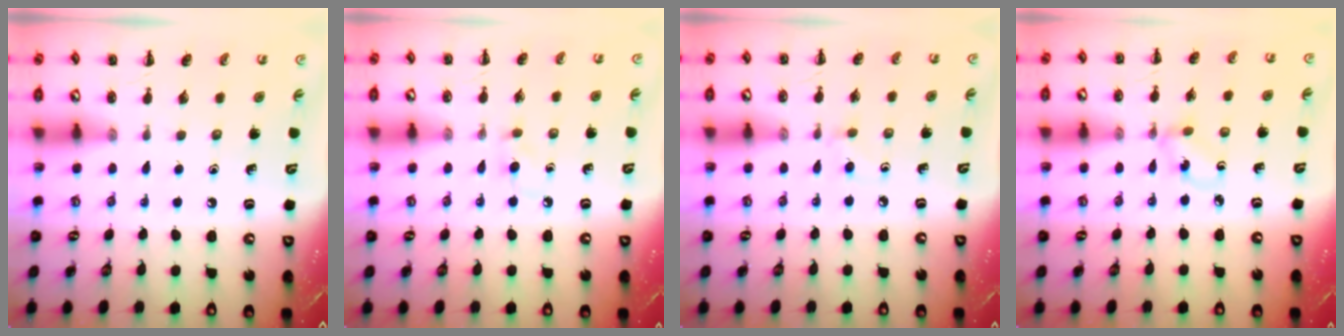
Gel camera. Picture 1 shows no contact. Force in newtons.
{"total": 2.6, "press": 2.4, "slide": 1.1}
{"total": 2.7, "press": 2.5, "slide": 1.0}
{"total": 1.6, "press": 1.4, "slide": 0.6}